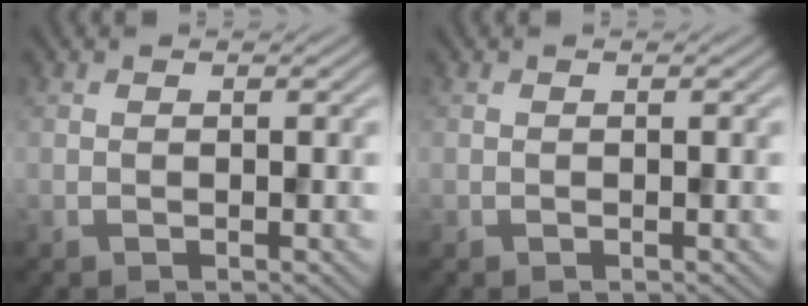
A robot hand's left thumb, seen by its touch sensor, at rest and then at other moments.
{"total": 0.0}